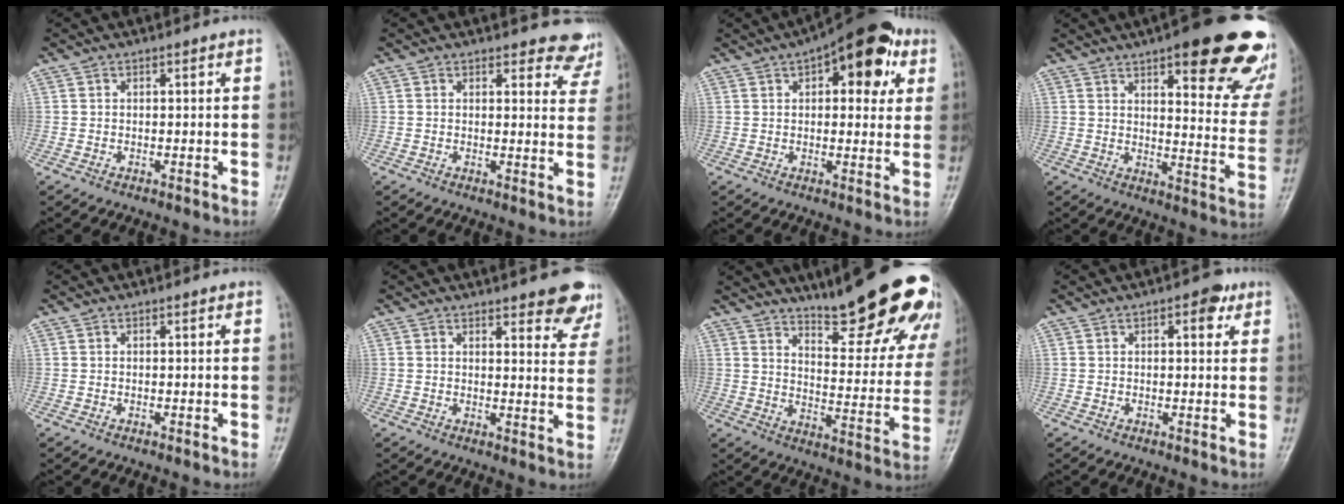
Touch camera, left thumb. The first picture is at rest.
{"total": 6.5, "force": [6.1, 2.3, 0.1], "torque": [0.042, -0.040, 0.045]}
{"total": 15.1, "force": [6.5, 7.1, 11.7], "torque": [-0.111, 0.003, 0.080]}
{"total": 25.5, "force": [15.7, 7.5, 18.7], "torque": [-0.190, -0.060, 0.194]}
{"total": 0.0}
{"total": 9.0, "force": [7.2, 2.9, 4.7], "torque": [-0.019, -0.040, 0.073]}
{"total": 25.9, "force": [19.2, 6.1, 16.3], "torque": [-0.182, -0.111, 0.253]}
{"total": 3.6, "force": [1.7, 1.8, 2.6], "torque": [-0.020, -0.001, 0.016]}